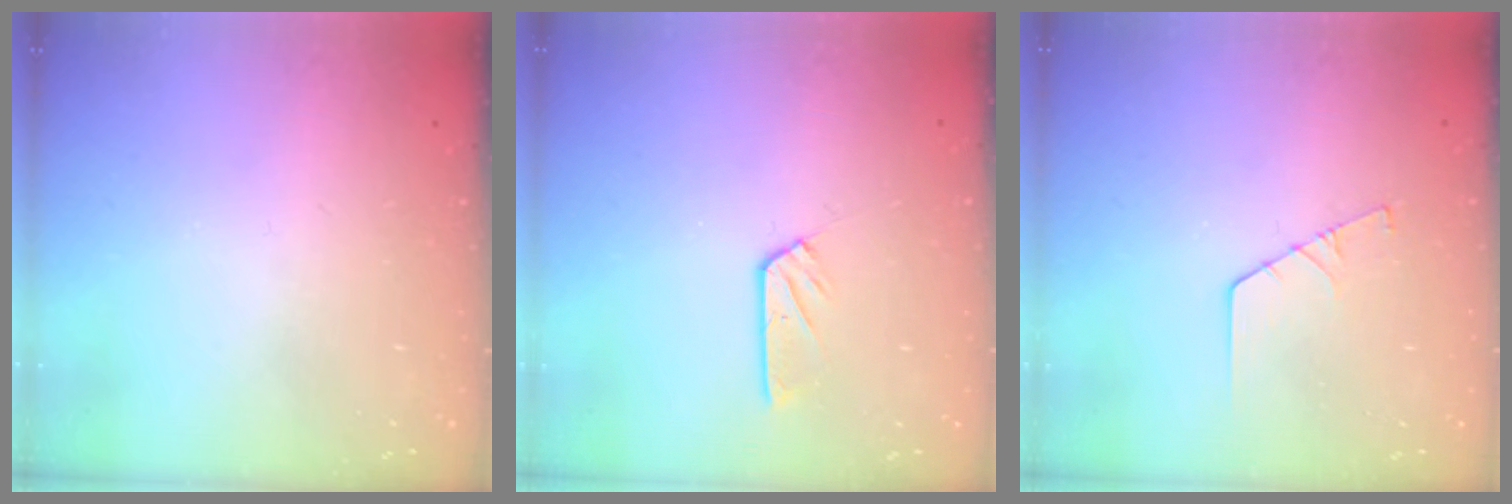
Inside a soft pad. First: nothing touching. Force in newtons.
{"total": 5.3, "press": 5.3, "slide": 0.3}
{"total": 2.2, "press": 2.2, "slide": 0.0}